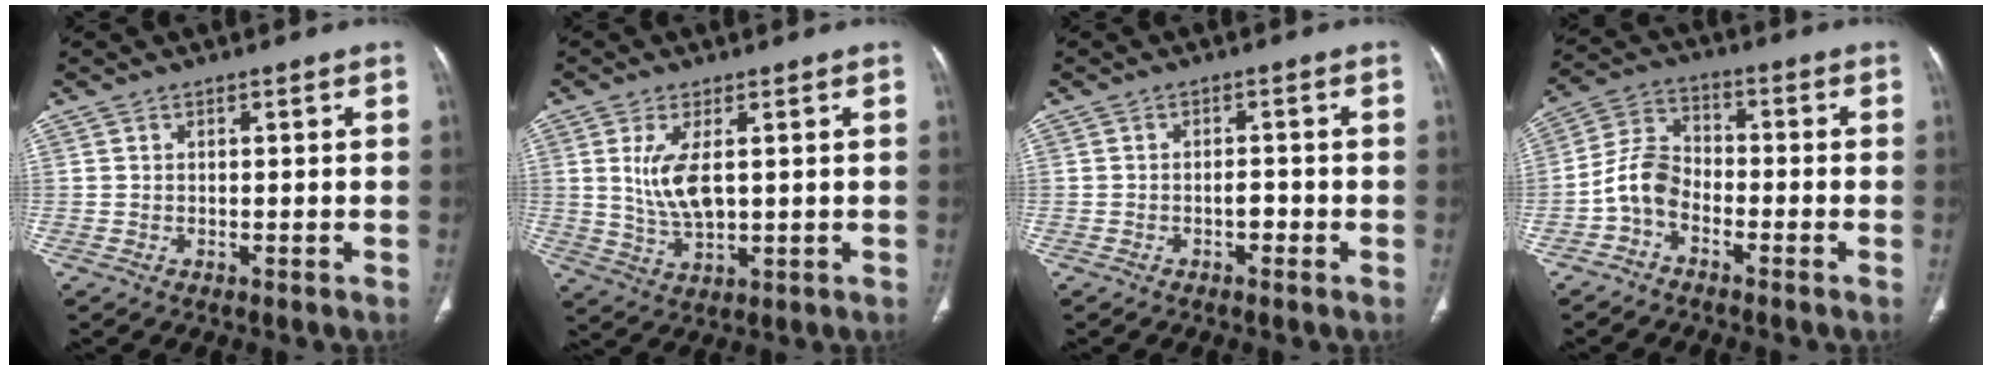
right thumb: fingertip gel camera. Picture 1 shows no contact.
{"total": 7.4, "force": [1.4, 3.3, 6.5], "torque": [-0.133, -0.013, 0.038]}
{"total": 1.8, "force": [-0.9, 1.0, 1.3], "torque": [-0.011, 0.007, -0.016]}
{"total": 6.9, "force": [-3.1, 4.5, 4.3], "torque": [-0.079, 0.031, -0.075]}